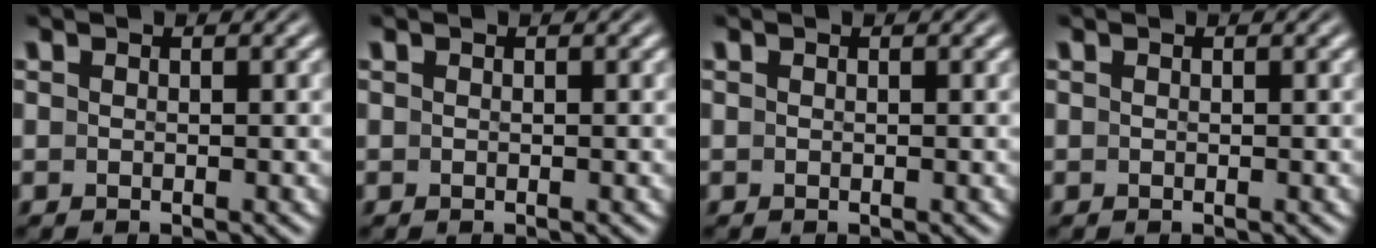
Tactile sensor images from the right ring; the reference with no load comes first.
{"total": 0.0}
{"total": 0.0}
{"total": 0.0}